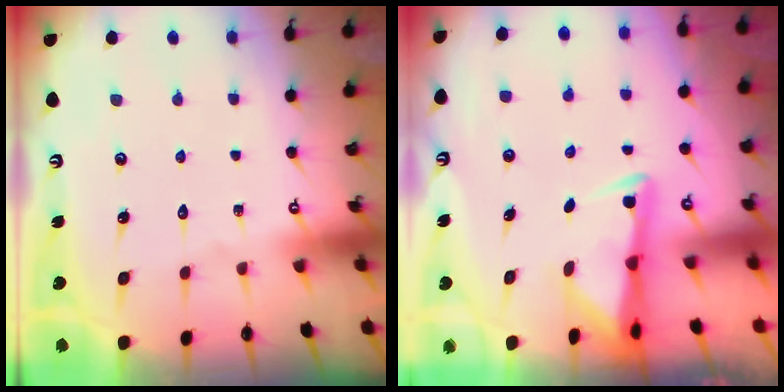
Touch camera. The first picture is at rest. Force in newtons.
{"total": 3.0, "press": 2.9, "slide": 0.6}